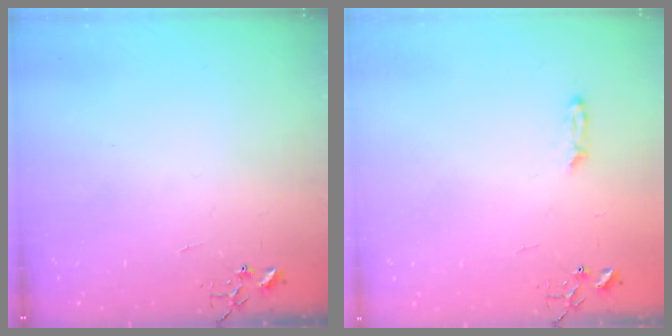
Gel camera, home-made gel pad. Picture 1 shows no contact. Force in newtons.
{"total": 3.2, "press": 3.2, "slide": 0.4}